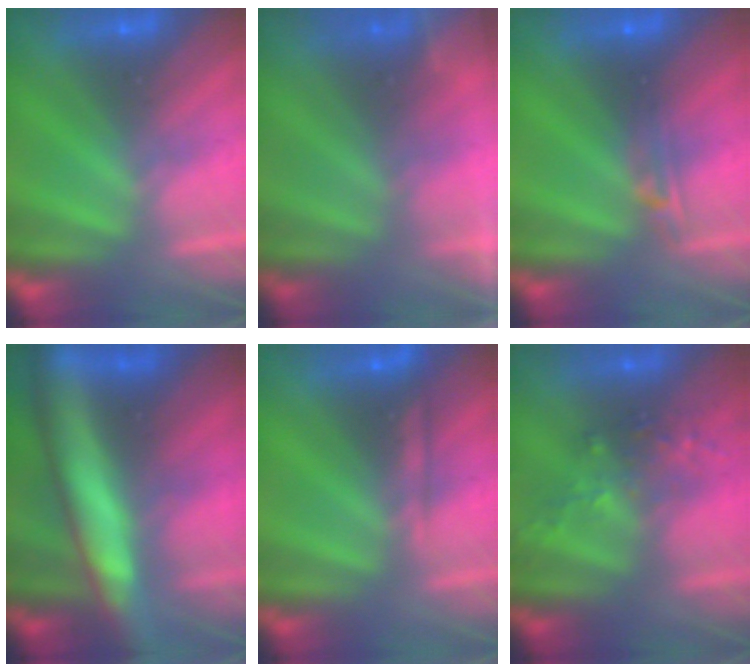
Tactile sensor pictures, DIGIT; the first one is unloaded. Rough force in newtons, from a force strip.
{"total": 8.1}
{"total": 2.4}
{"total": 6.6}
{"total": 2.2}
{"total": 2.6}